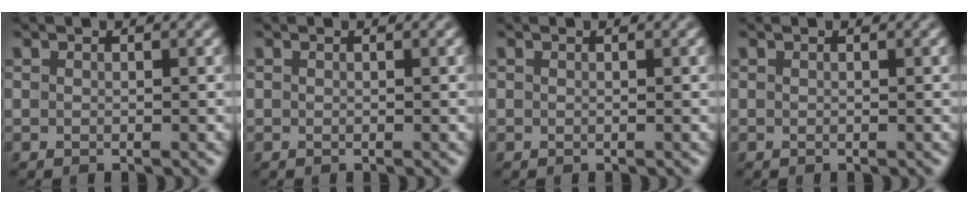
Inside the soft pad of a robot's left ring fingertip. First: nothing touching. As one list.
[{"total": 0.0}, {"total": 0.0}, {"total": 0.0}]